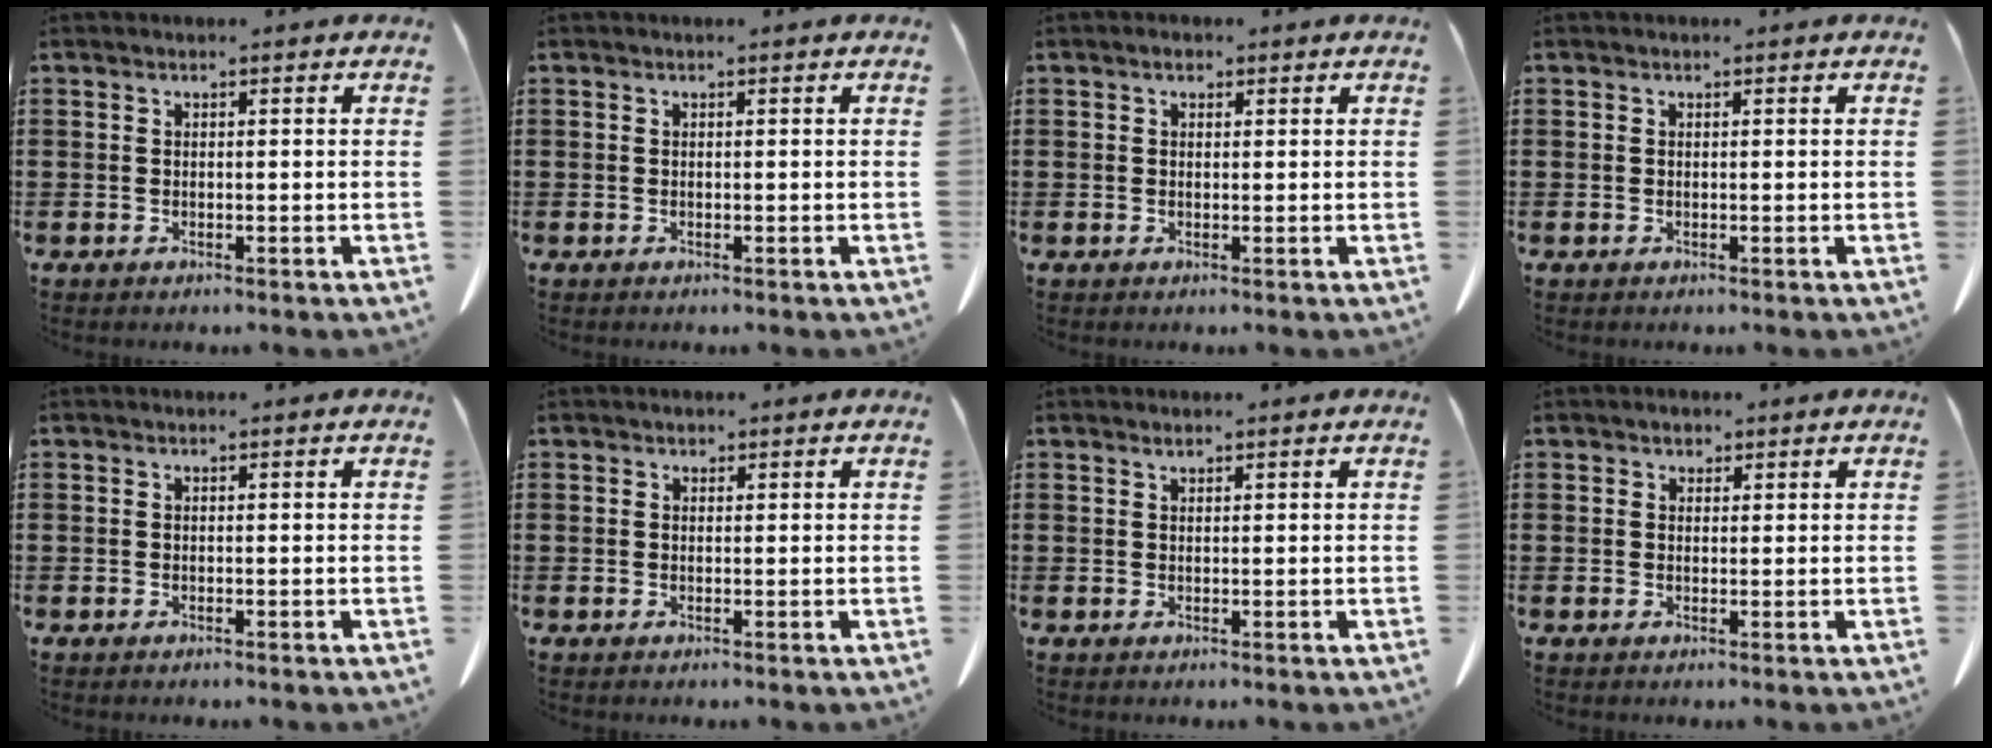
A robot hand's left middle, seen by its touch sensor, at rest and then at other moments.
{"total": 0.0}
{"total": 1.2, "force": [0.5, 0.8, 0.7], "torque": [-0.009, 0.003, 0.005]}
{"total": 0.0}
{"total": 0.0}
{"total": 0.6, "force": [0.3, 0.5, 0.1], "torque": [-0.003, 0.003, 0.006]}
{"total": 0.7, "force": [0.5, 0.2, 0.4], "torque": [-0.009, 0.000, 0.010]}
{"total": 1.3, "force": [0.9, 0.9, 0.1], "torque": [0.002, 0.001, 0.015]}